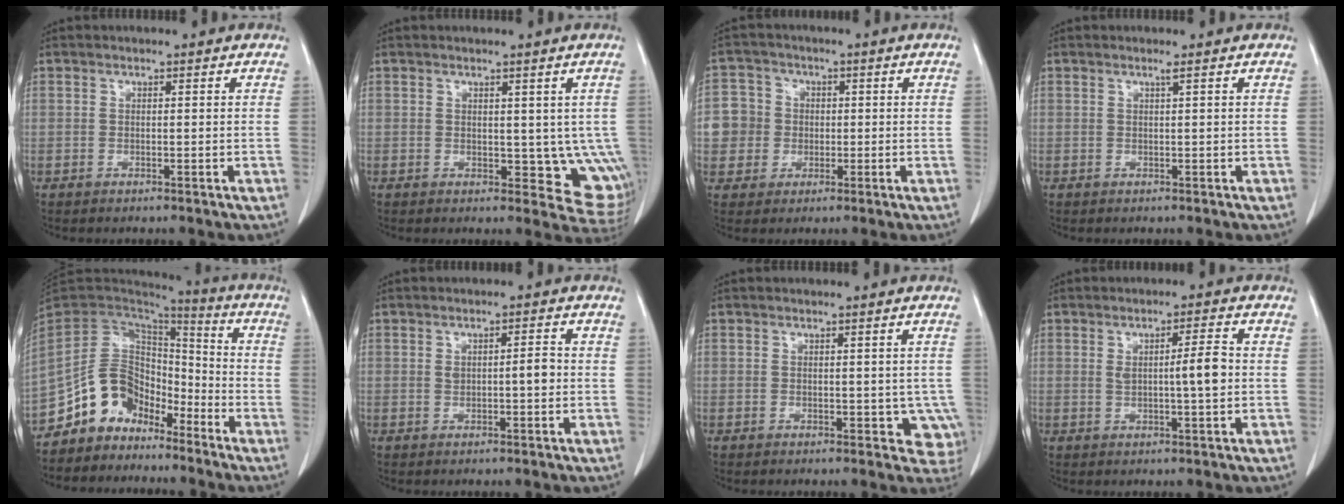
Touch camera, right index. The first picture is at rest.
{"total": 7.4, "force": [0.7, 4.2, 6.0], "torque": [-0.046, -0.012, 0.015]}
{"total": 6.4, "force": [-0.2, 6.4, 0.7], "torque": [-0.016, 0.020, 0.000]}
{"total": 0.5, "force": [0.3, -0.2, 0.4], "torque": [-0.014, -0.003, 0.009]}
{"total": 11.2, "force": [-8.2, 7.0, 3.1], "torque": [-0.057, 0.063, -0.151]}
{"total": 2.9, "force": [0.1, 0.9, 2.7], "torque": [-0.046, 0.007, 0.006]}
{"total": 4.1, "force": [-0.2, 2.9, 3.0], "torque": [-0.002, 0.000, 0.002]}
{"total": 4.8, "force": [0.3, 0.3, 4.8], "torque": [-0.074, 0.001, 0.004]}